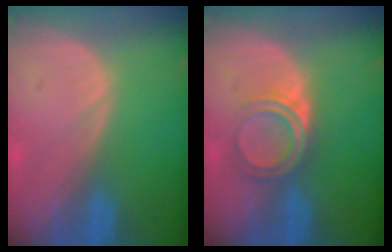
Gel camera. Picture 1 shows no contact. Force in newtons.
{"total": 4.9, "press": 4.2, "slide": 2.5}